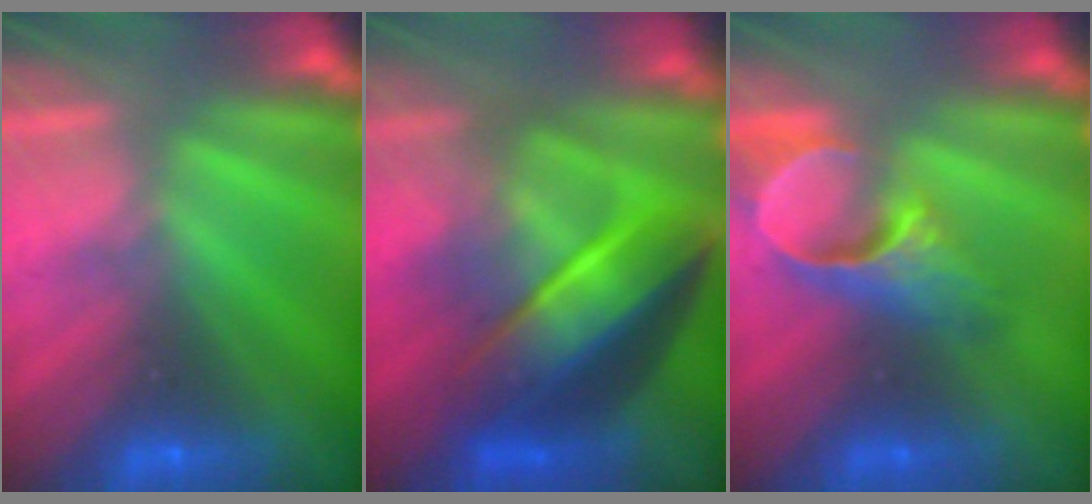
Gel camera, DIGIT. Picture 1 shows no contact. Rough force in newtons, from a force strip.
{"total": 7.1}
{"total": 4.7}